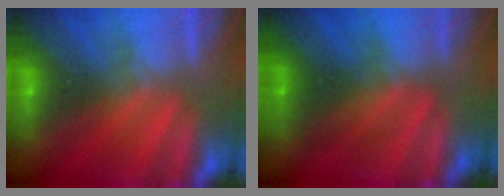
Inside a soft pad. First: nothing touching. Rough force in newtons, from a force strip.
{"total": 2.4}